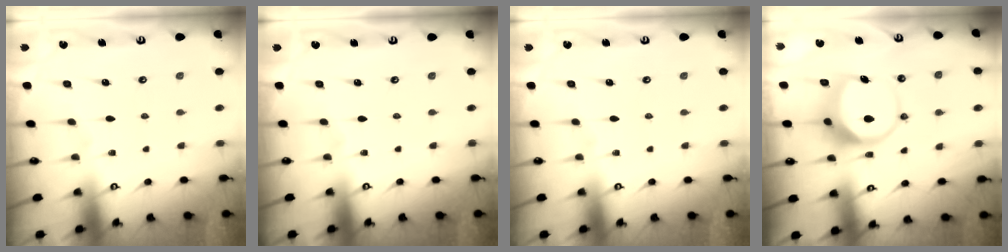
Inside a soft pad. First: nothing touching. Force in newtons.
{"total": 0.0}
{"total": 0.0}
{"total": 8.4, "press": 8.3, "slide": 1.3}